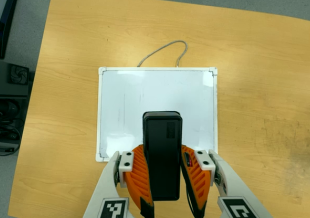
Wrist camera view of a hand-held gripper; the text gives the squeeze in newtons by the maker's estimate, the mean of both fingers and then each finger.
{"total": 8.8, "left": 7.4, "right": 10.2}